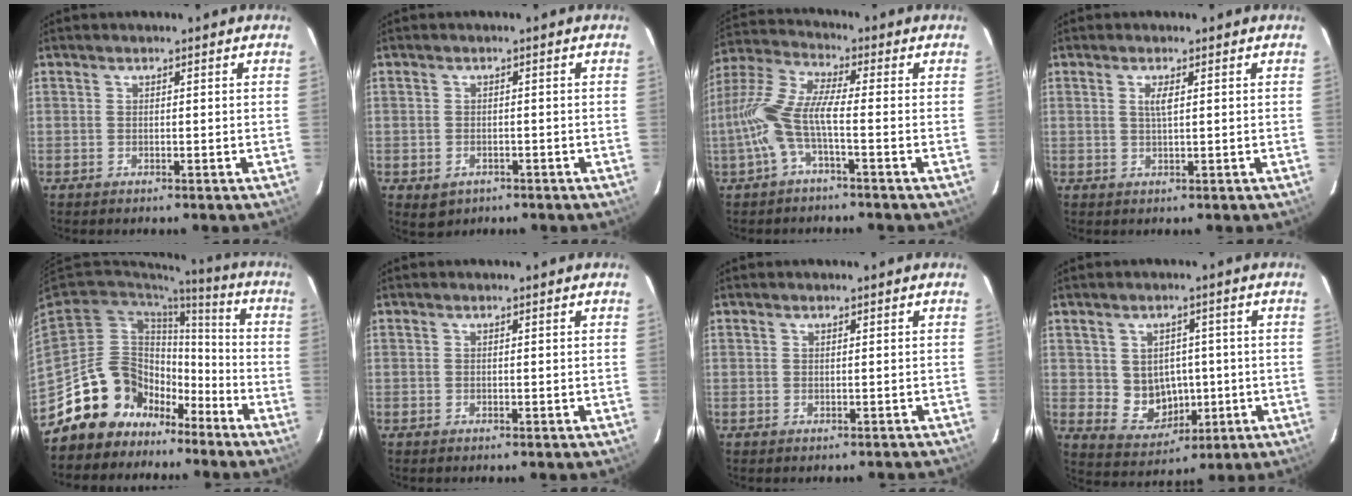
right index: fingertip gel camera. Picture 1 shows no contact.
{"total": 3.4, "force": [-1.3, 2.8, 1.3], "torque": [-0.033, -0.002, -0.007]}
{"total": 10.0, "force": [-3.1, 1.7, 9.3], "torque": [-0.214, 0.004, -0.063]}
{"total": 2.0, "force": [0.6, 0.3, 1.9], "torque": [-0.036, 0.000, 0.012]}
{"total": 16.1, "force": [-10.8, 11.2, 3.9], "torque": [-0.097, 0.047, -0.173]}
{"total": 0.0}
{"total": 1.1, "force": [-0.9, 0.1, 0.7], "torque": [-0.007, 0.006, -0.007]}
{"total": 7.7, "force": [-0.2, 6.9, 3.4], "torque": [-0.071, 0.004, 0.020]}